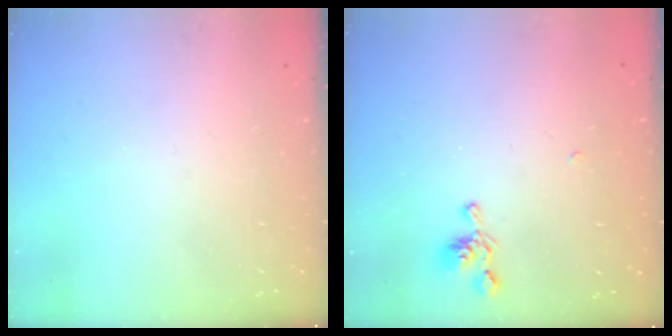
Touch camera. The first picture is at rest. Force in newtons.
{"total": 6.4, "press": 6.4, "slide": 0.2}